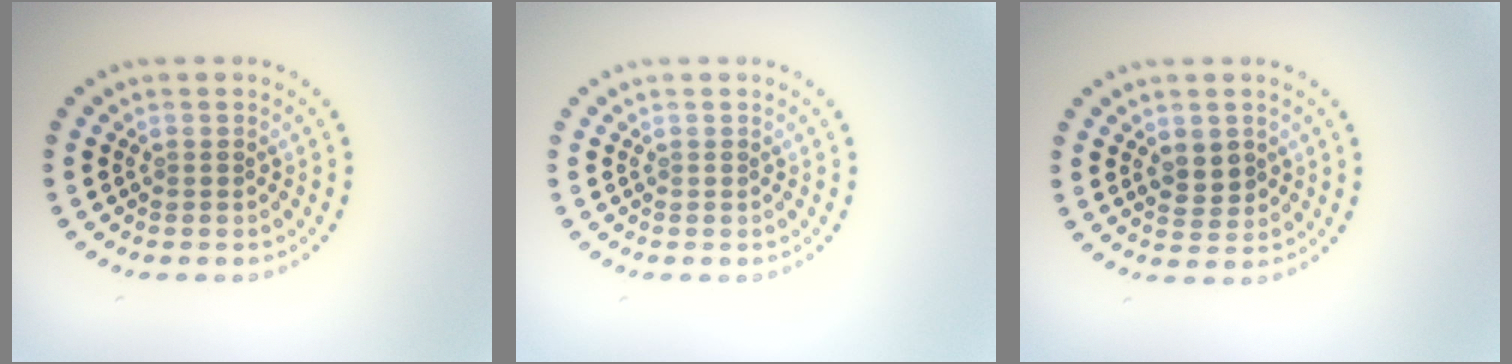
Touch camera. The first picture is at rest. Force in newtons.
{"total": 0.0}
{"total": 1.8, "press": 1.7, "slide": 0.5}